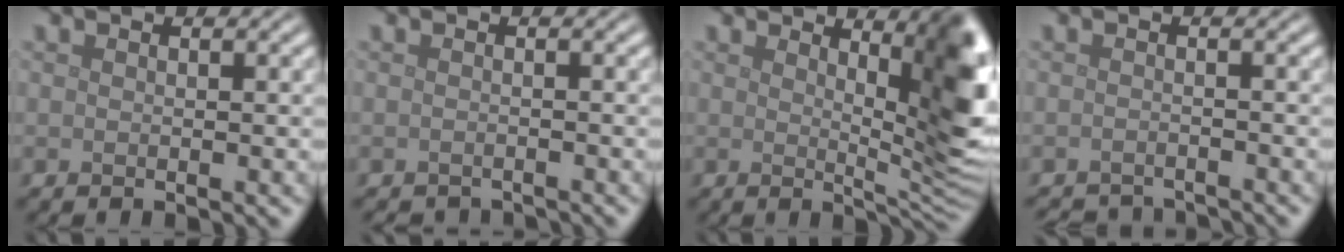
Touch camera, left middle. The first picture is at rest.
{"total": 1.6, "force": [-1.6, 0.1, 0.0], "torque": [0.005, -0.006, -0.022]}
{"total": 9.3, "force": [2.9, 2.6, 8.4], "torque": [-0.089, 0.000, 0.048]}
{"total": 3.6, "force": [-3.6, 0.4, 0.5], "torque": [-0.011, -0.004, -0.055]}